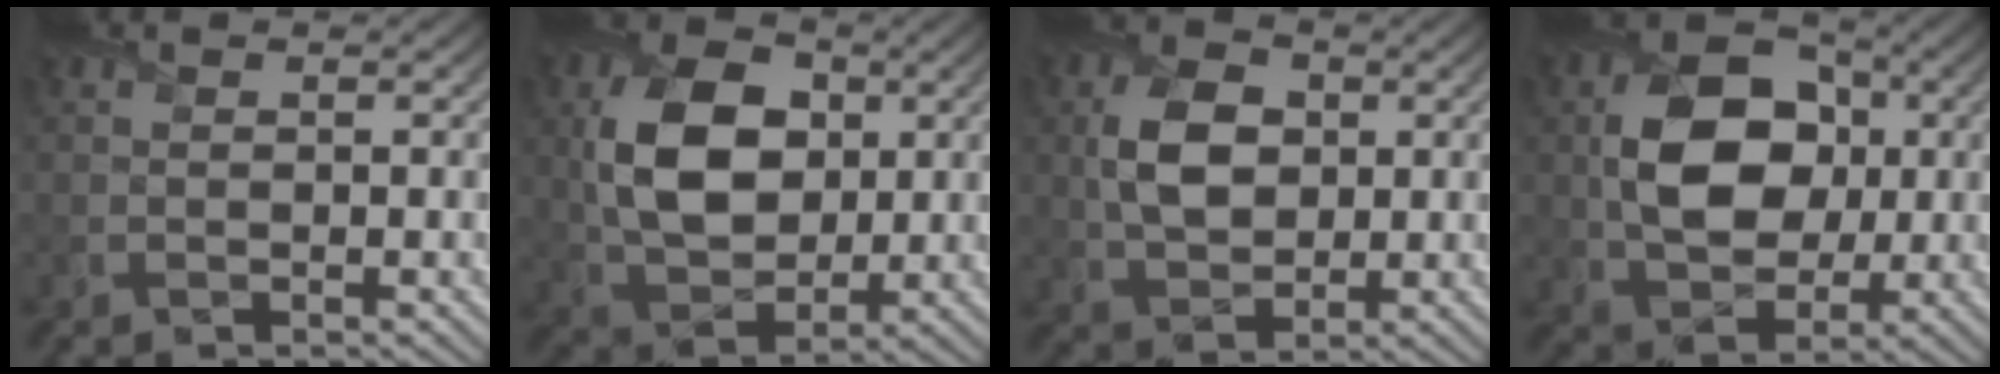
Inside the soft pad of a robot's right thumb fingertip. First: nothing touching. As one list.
[{"total": 11.0, "force": [1.9, 7.5, 7.8], "torque": [-0.171, 0.002, 0.034]}, {"total": 7.0, "force": [1.1, 4.9, 4.9], "torque": [-0.107, 0.005, 0.018]}, {"total": 11.0, "force": [1.1, 8.0, 7.4], "torque": [-0.150, 0.004, 0.020]}]